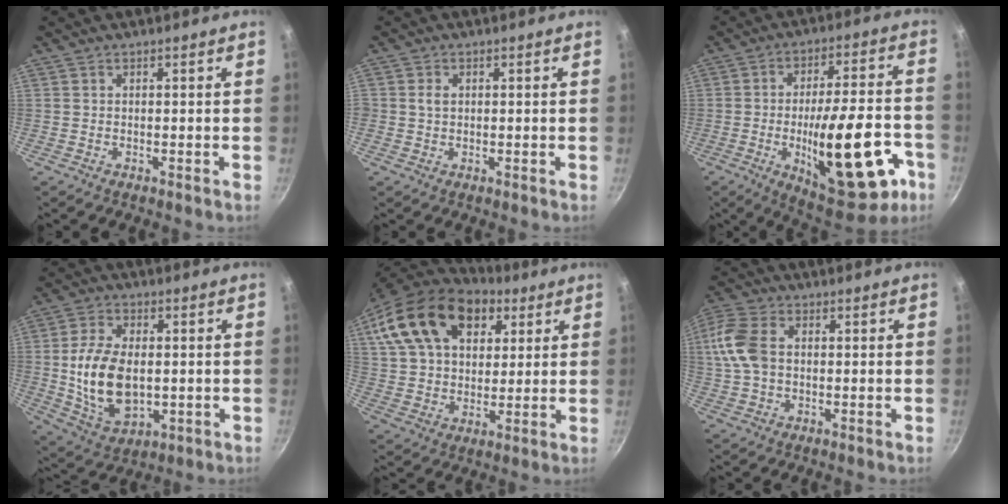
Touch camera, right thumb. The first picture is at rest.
{"total": 1.8, "force": [0.3, 1.4, 1.0], "torque": [-0.014, 0.002, 0.005]}
{"total": 24.3, "force": [-8.0, 9.0, 21.1], "torque": [-0.269, 0.032, -0.098]}
{"total": 14.4, "force": [-0.2, 8.8, 11.4], "torque": [-0.201, -0.004, 0.007]}
{"total": 23.5, "force": [10.7, 14.9, 14.6], "torque": [-0.251, 0.000, 0.187]}
{"total": 11.0, "force": [1.1, 7.5, 8.0], "torque": [-0.173, 0.016, 0.012]}